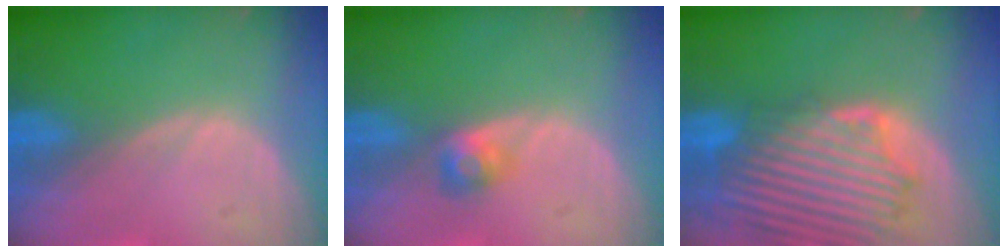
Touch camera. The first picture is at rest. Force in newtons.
{"total": 2.4, "press": 2.3, "slide": 0.7}
{"total": 13.5, "press": 11.7, "slide": 6.8}